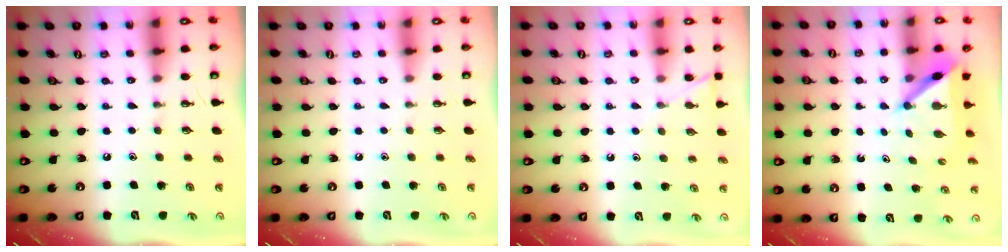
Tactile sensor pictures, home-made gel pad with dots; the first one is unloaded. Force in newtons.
{"total": 0.0}
{"total": 5.9, "press": 5.9, "slide": 0.6}
{"total": 5.4, "press": 5.4, "slide": 0.4}